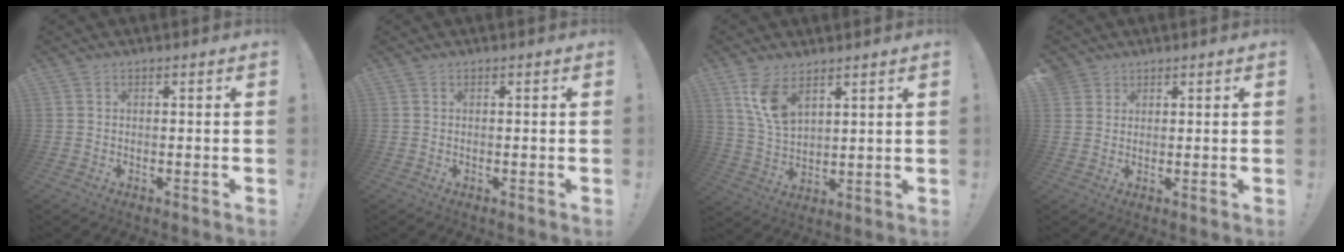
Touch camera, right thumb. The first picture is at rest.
{"total": 0.0}
{"total": 9.4, "force": [5.7, 4.6, 5.9], "torque": [-0.119, -0.021, 0.109]}
{"total": 2.9, "force": [2.1, 1.9, 0.1], "torque": [-0.002, -0.008, 0.039]}